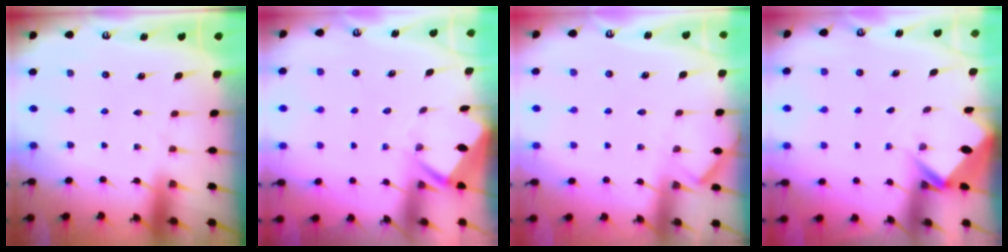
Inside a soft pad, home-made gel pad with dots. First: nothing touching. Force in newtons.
{"total": 3.0, "press": 3.0, "slide": 0.3}
{"total": 3.8, "press": 3.8, "slide": 0.6}
{"total": 3.0, "press": 2.9, "slide": 0.4}